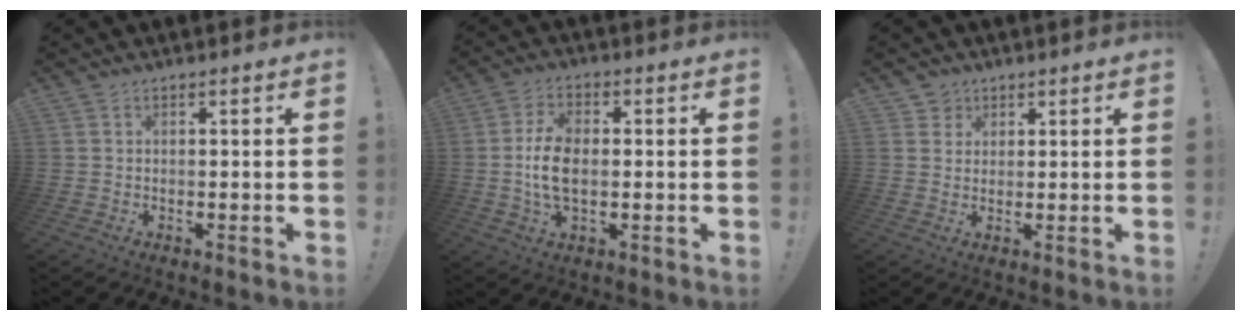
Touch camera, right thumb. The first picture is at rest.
{"total": 9.3, "force": [-0.5, 5.4, 7.6], "torque": [-0.139, -0.008, -0.013]}
{"total": 3.2, "force": [1.7, 2.6, 0.2], "torque": [-0.003, -0.009, 0.031]}